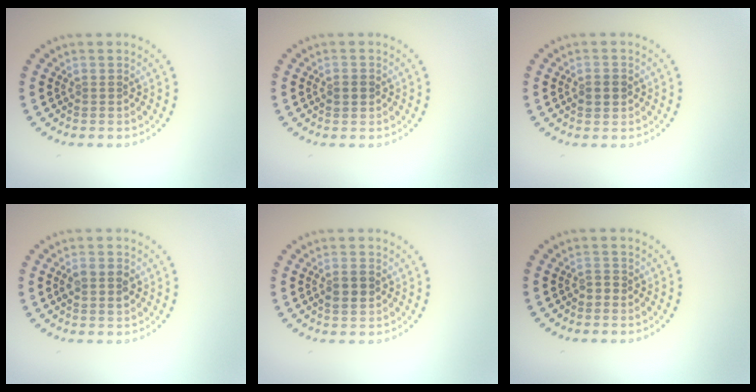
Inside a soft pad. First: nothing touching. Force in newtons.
{"total": 1.7, "press": 1.6, "slide": 0.2}
{"total": 2.0, "press": 2.0, "slide": 0.2}
{"total": 2.1, "press": 2.1, "slide": 0.1}
{"total": 2.1, "press": 2.0, "slide": 0.2}
{"total": 0.9, "press": 0.8, "slide": 0.4}